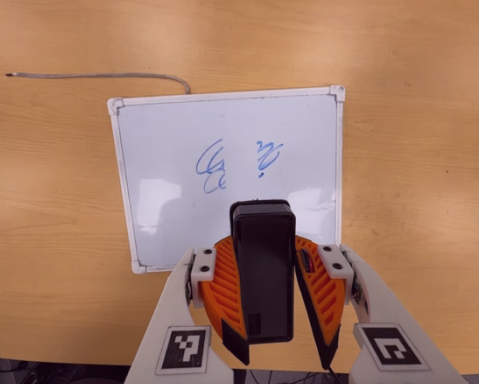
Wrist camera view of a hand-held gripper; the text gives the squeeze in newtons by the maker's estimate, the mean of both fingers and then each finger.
{"total": 9.6, "left": 9.0, "right": 10.1}